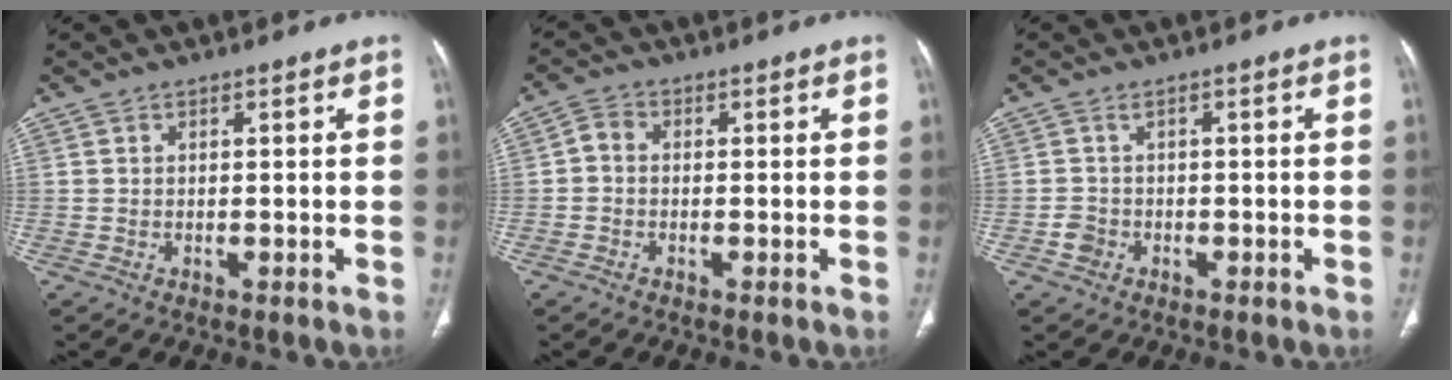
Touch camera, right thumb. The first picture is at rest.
{"total": 2.5, "force": [-0.5, 1.9, 1.6], "torque": [-0.024, 0.009, -0.019]}
{"total": 1.9, "force": [-0.9, 1.6, 0.6], "torque": [-0.004, 0.011, -0.018]}